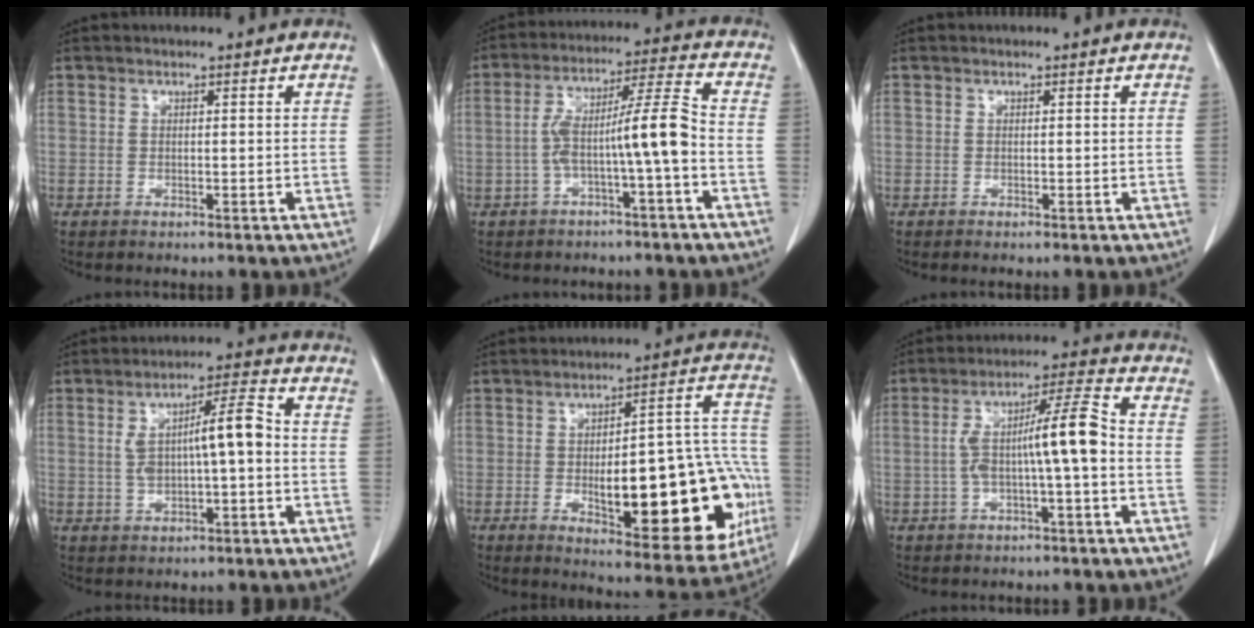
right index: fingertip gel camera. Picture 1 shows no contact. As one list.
[{"total": 9.6, "force": [-2.3, 0.0, 9.3], "torque": [-0.164, 0.033, -0.040]}, {"total": 0.0}, {"total": 8.2, "force": [0.2, 1.6, 8.1], "torque": [-0.144, 0.023, 0.003]}, {"total": 24.9, "force": [-5.4, 7.4, 23.1], "torque": [-0.237, 0.028, -0.052]}, {"total": 9.7, "force": [-1.0, 0.7, 9.6], "torque": [-0.171, 0.033, -0.021]}]